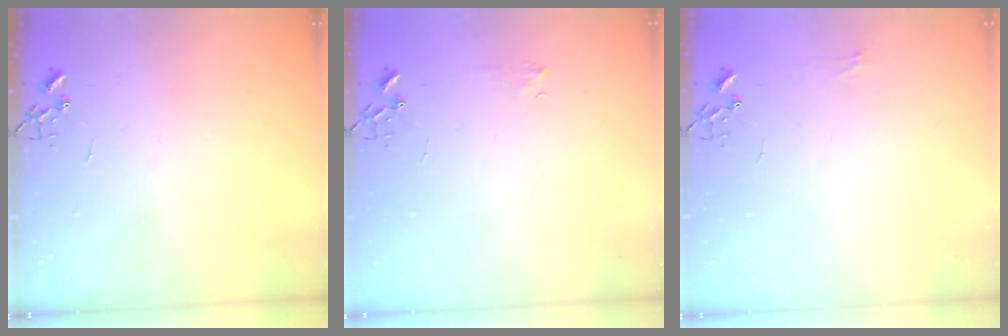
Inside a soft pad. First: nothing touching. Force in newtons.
{"total": 3.8, "press": 3.8, "slide": 0.5}
{"total": 5.0, "press": 5.0, "slide": 0.7}